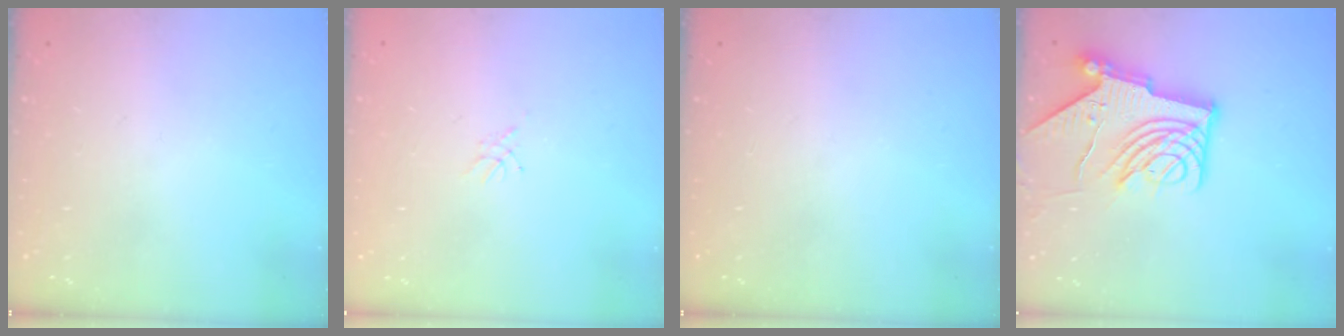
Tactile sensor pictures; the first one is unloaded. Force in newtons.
{"total": 2.3, "press": 2.2, "slide": 0.3}
{"total": 0.0}
{"total": 13.9, "press": 13.8, "slide": 1.6}